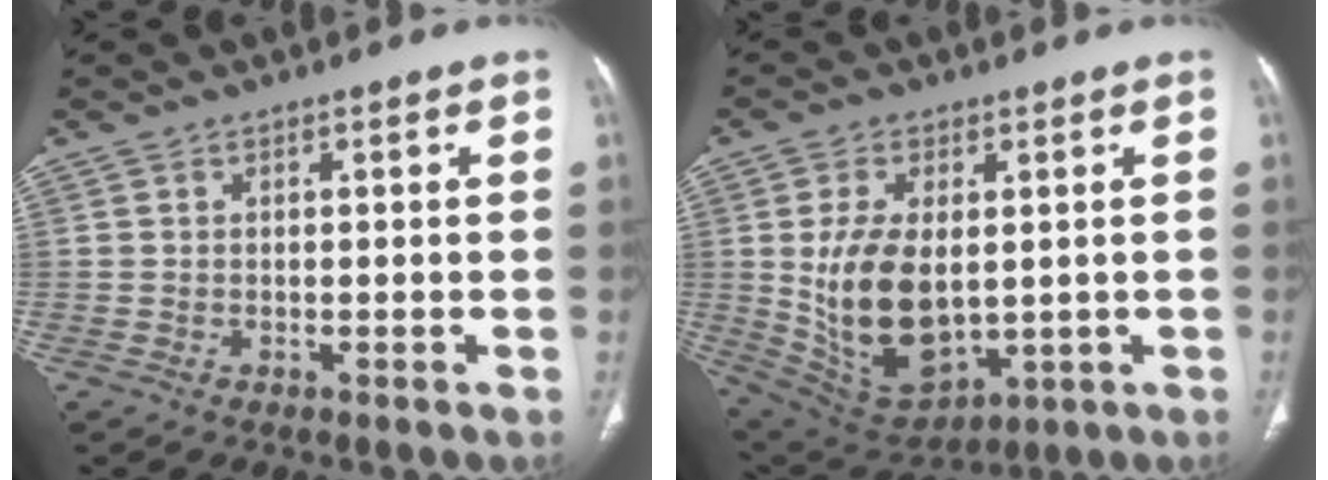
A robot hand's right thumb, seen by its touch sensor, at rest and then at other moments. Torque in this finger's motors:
{"motor_torque": [-0.45, 1.61, 1.00, 0.91, 0.44]}